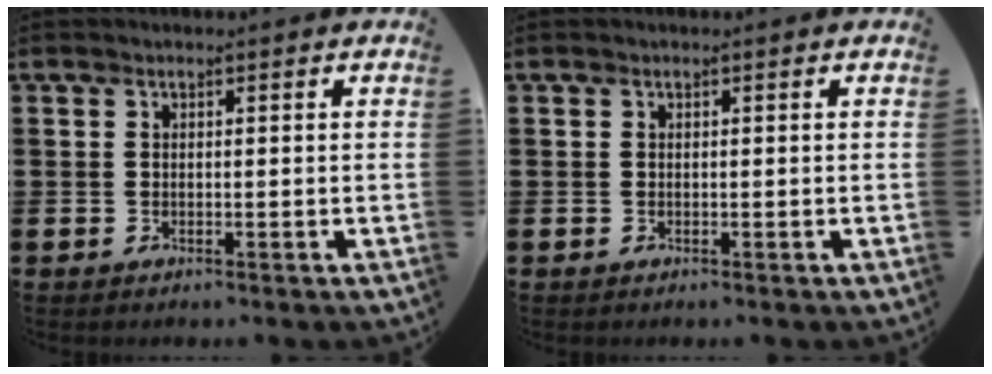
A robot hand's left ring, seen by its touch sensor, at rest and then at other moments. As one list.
[{"total": 0.0}]